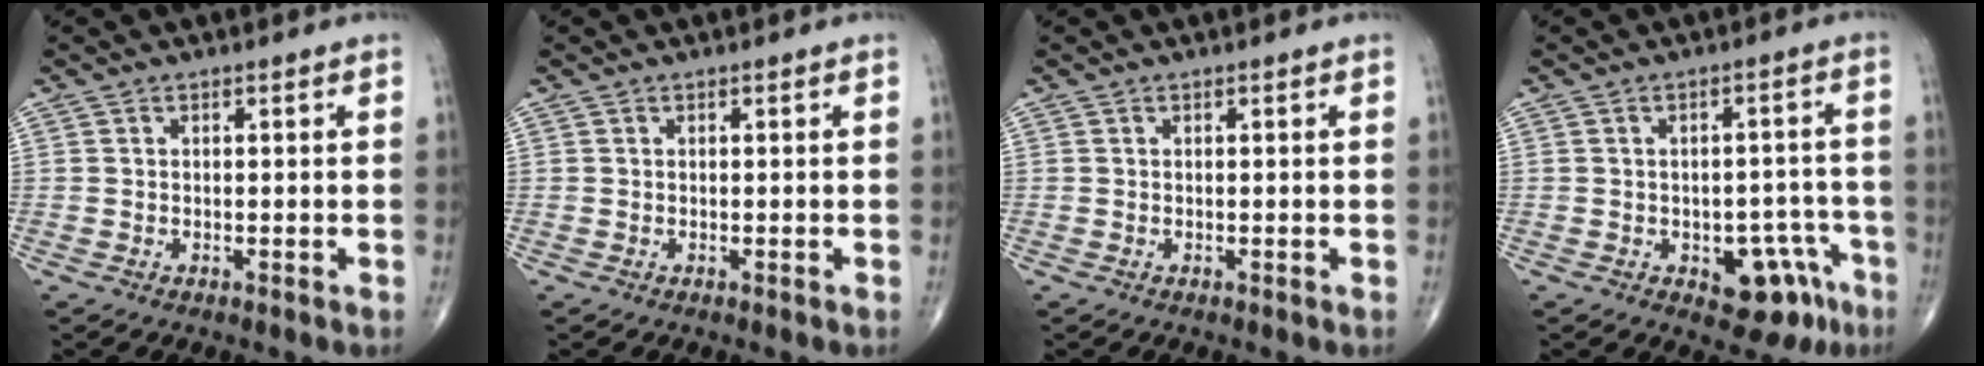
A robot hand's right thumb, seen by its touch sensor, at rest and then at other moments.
{"total": 0.0}
{"total": 0.0}
{"total": 9.6, "force": [-4.6, 5.5, 6.4], "torque": [-0.039, 0.037, -0.049]}